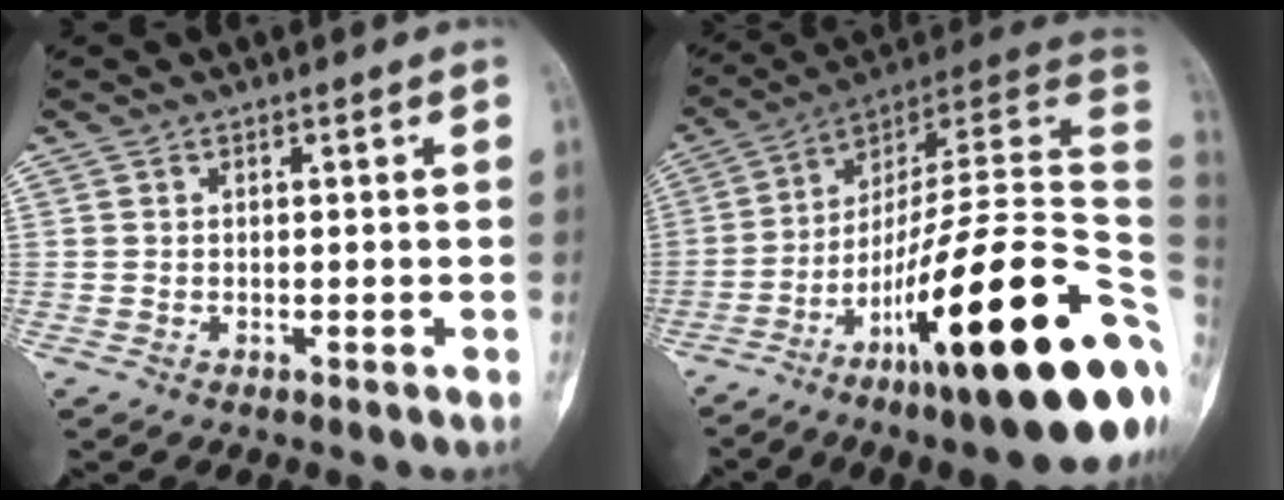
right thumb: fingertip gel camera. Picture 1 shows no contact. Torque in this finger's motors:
{"motor_torque": [3.59, 1.43, 1.96, -0.81, 0.68]}